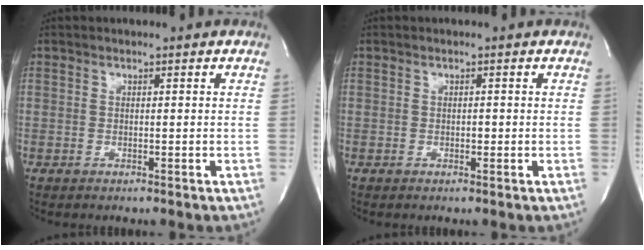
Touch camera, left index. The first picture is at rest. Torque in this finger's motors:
{"motor_torque": [-0.30, 0.06, 0.02, -0.01]}